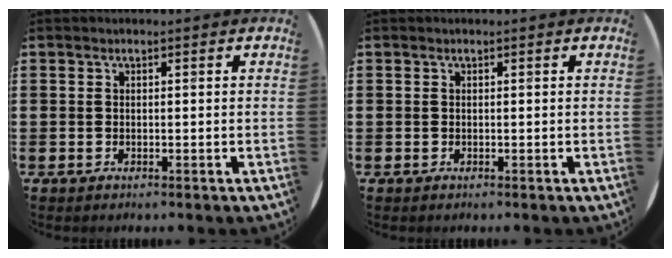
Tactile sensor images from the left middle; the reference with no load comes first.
{"total": 0.0}